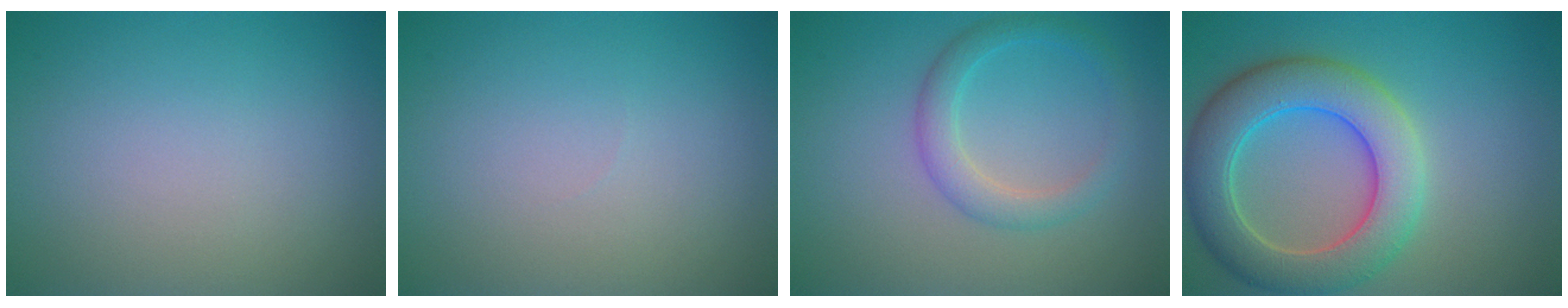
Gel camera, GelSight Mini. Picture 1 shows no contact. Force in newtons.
{"total": 0.0}
{"total": 2.7, "press": 2.7, "slide": 0.1}
{"total": 7.9, "press": 7.9, "slide": 0.3}